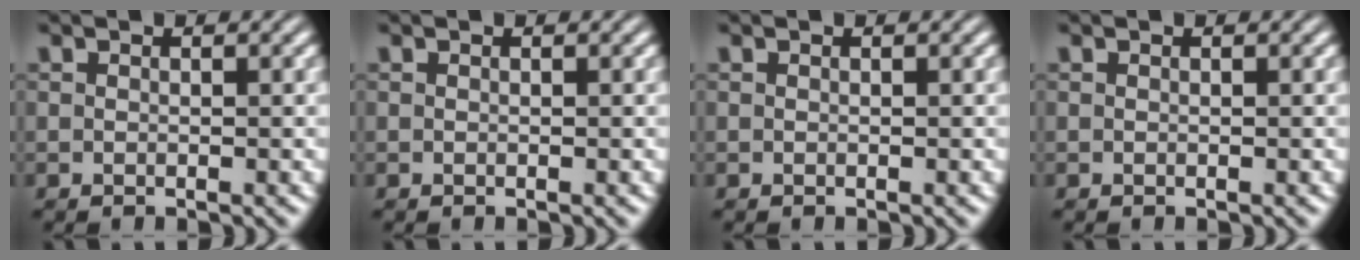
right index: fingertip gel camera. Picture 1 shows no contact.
{"total": 0.0}
{"total": 0.0}
{"total": 0.0}